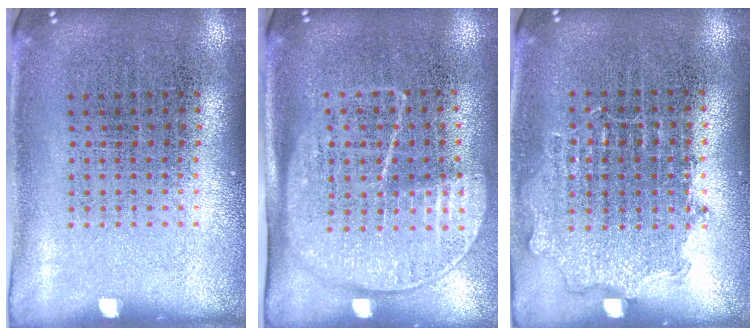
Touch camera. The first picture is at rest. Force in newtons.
{"total": 1.7, "press": 1.4, "slide": 1.0}
{"total": 0.8, "press": 0.7, "slide": 0.3}